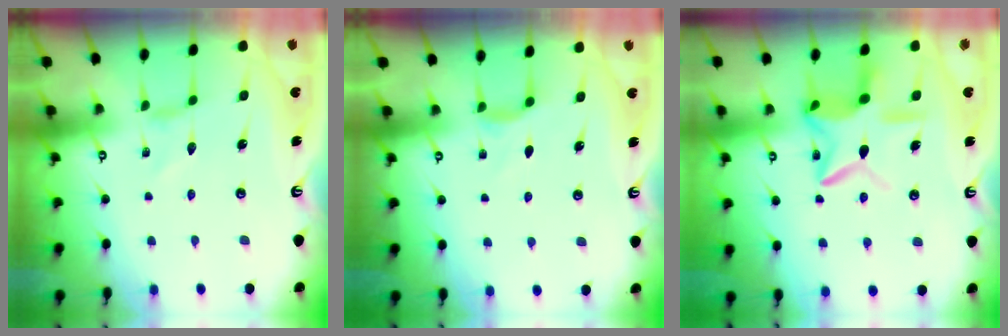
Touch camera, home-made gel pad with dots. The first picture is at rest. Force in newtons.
{"total": 4.2, "press": 4.2, "slide": 0.7}
{"total": 13.5, "press": 13.5, "slide": 1.1}